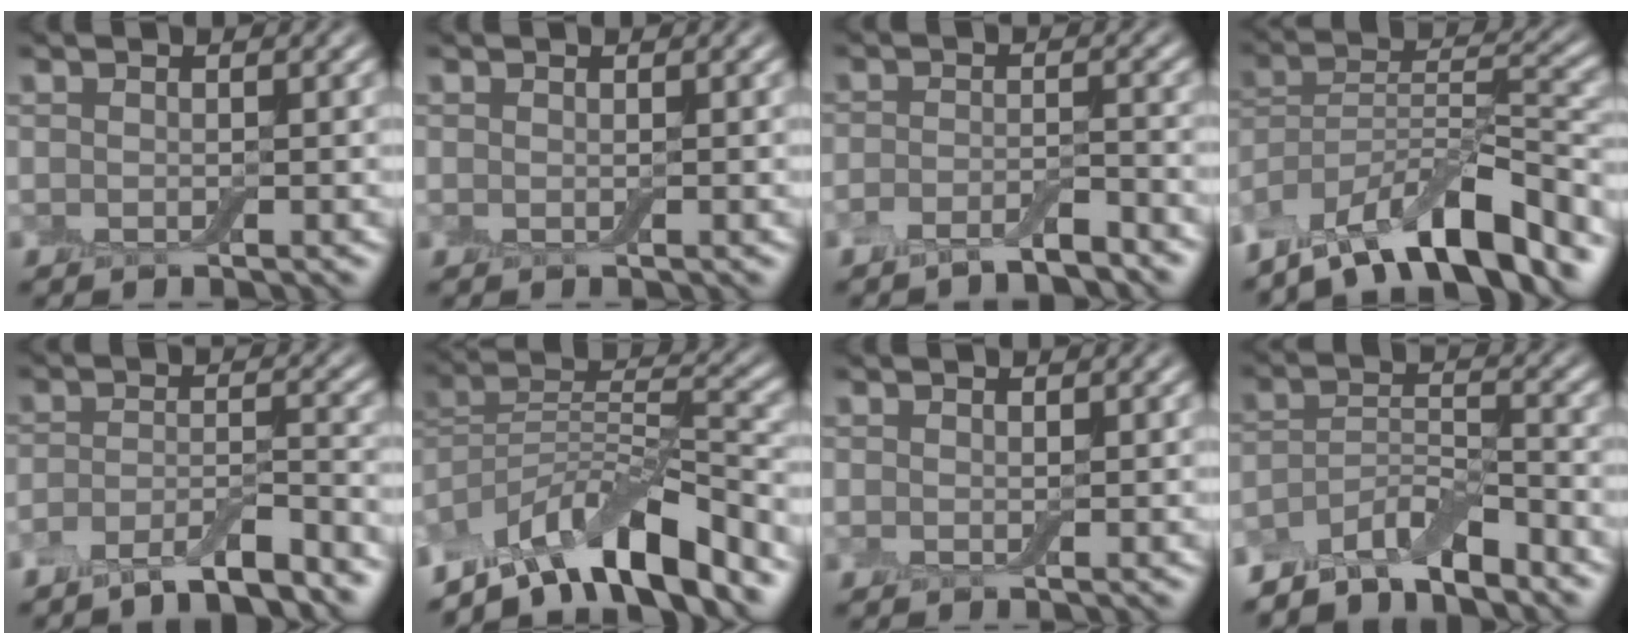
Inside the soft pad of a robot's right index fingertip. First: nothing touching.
{"total": 0.0}
{"total": 2.8, "force": [-2.4, 0.4, 1.4], "torque": [-0.026, 0.005, -0.048]}
{"total": 12.0, "force": [-9.0, 3.4, 7.2], "torque": [-0.114, 0.025, -0.164]}
{"total": 5.2, "force": [-4.4, 0.9, 2.6], "torque": [-0.051, 0.000, -0.072]}
{"total": 10.5, "force": [-7.6, 2.8, 6.7], "torque": [-0.103, 0.016, -0.141]}
{"total": 0.0}
{"total": 5.6, "force": [-4.8, 1.5, 2.5], "torque": [-0.040, 0.006, -0.091]}